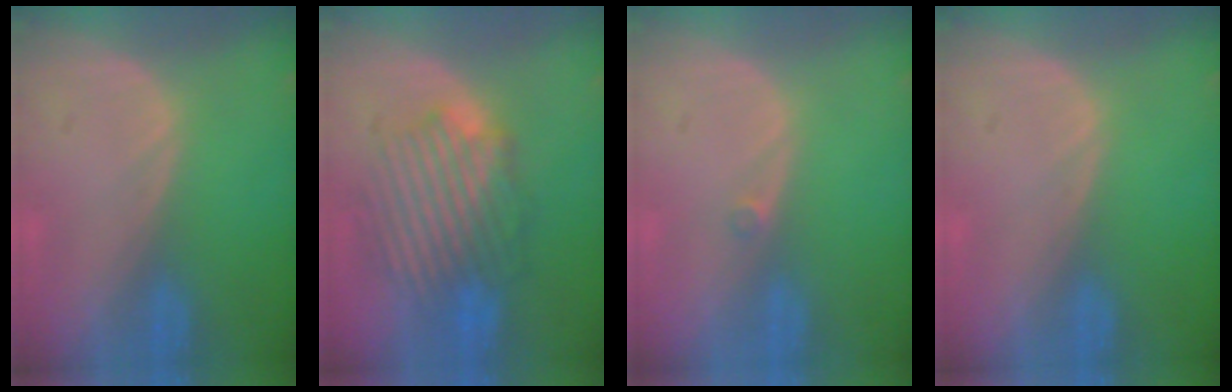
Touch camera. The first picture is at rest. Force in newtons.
{"total": 8.6, "press": 8.5, "slide": 1.5}
{"total": 0.8, "press": 0.6, "slide": 0.4}
{"total": 0.0}